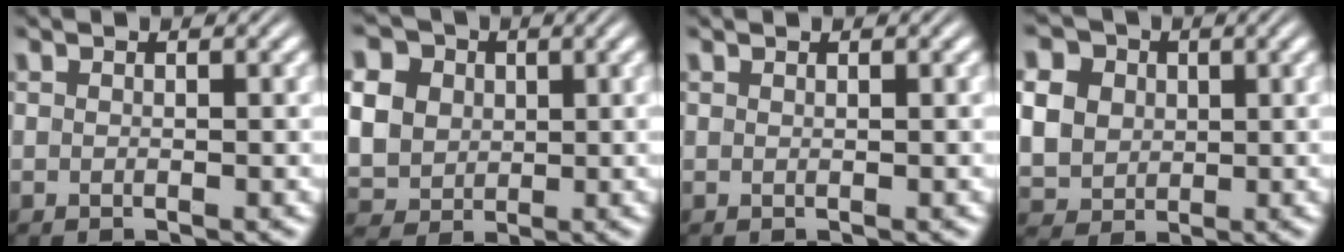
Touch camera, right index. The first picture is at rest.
{"total": 9.7, "force": [1.3, 8.7, 4.2], "torque": [-0.112, -0.021, 0.022]}
{"total": 0.0}
{"total": 8.6, "force": [1.1, 7.7, 3.7], "torque": [-0.099, -0.017, 0.019]}